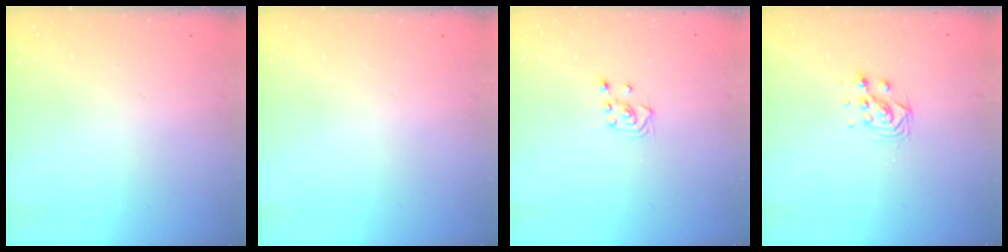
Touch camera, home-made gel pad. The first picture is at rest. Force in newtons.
{"total": 0.0}
{"total": 3.0, "press": 2.6, "slide": 1.5}
{"total": 5.7, "press": 5.7, "slide": 0.2}